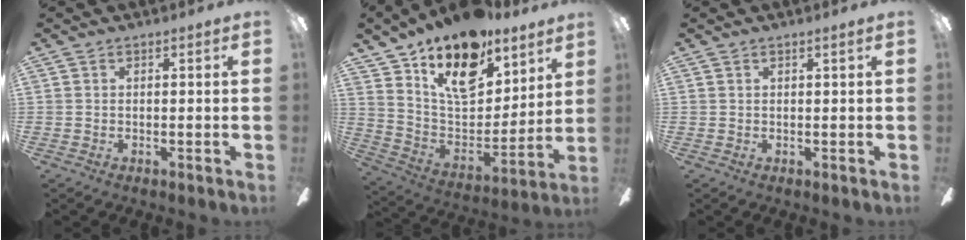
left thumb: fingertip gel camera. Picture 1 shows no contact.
{"total": 19.5, "force": [13.1, 10.3, 10.2], "torque": [-0.168, -0.075, 0.234]}
{"total": 0.6, "force": [0.5, -0.1, 0.3], "torque": [-0.005, -0.001, 0.010]}